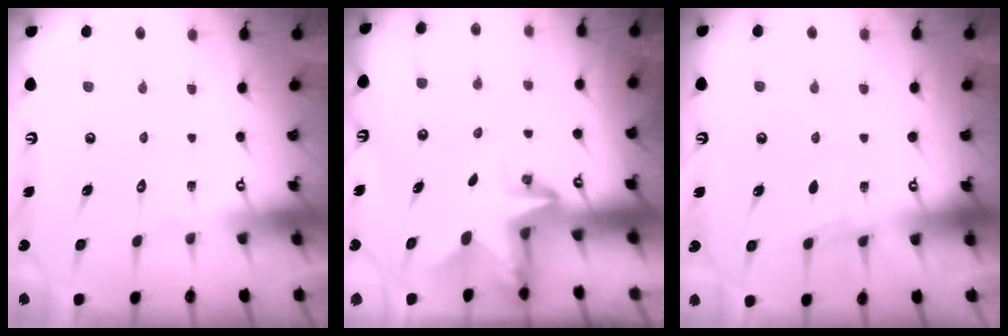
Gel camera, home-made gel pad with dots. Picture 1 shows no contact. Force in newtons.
{"total": 2.9, "press": 2.9, "slide": 0.2}
{"total": 3.7, "press": 3.7, "slide": 0.6}